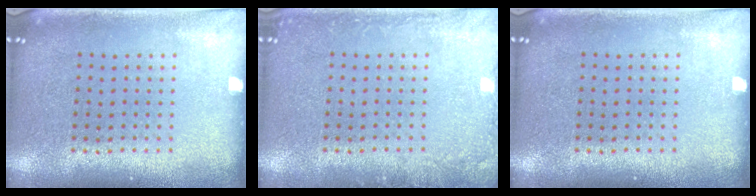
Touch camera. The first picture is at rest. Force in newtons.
{"total": 1.6, "press": 1.6, "slide": 0.3}
{"total": 0.0}